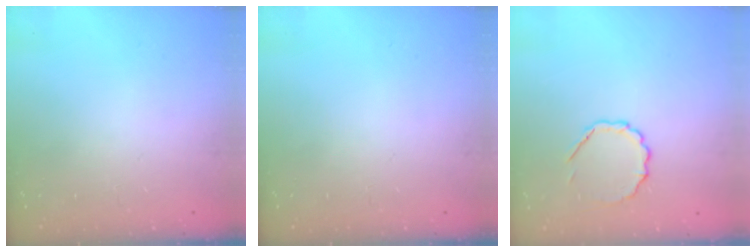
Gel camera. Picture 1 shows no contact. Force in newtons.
{"total": 0.0}
{"total": 5.9, "press": 5.7, "slide": 1.7}